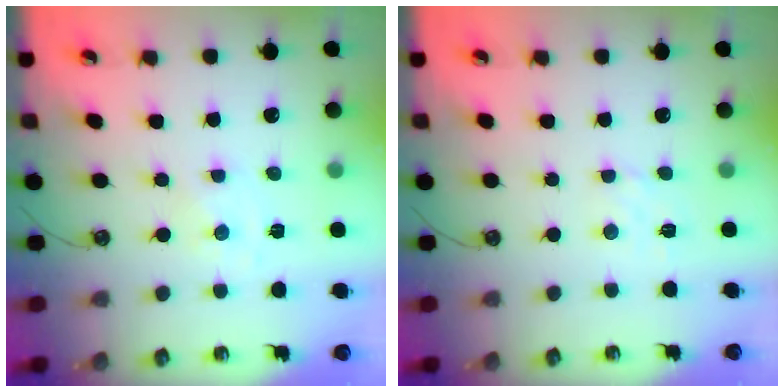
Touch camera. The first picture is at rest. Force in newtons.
{"total": 2.1, "press": 2.1, "slide": 0.5}